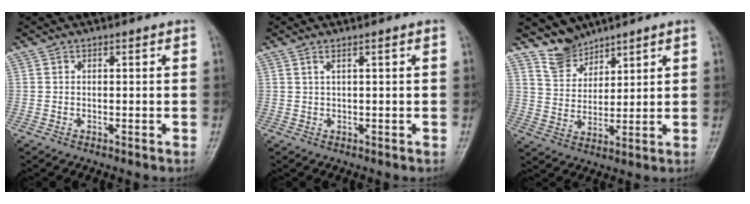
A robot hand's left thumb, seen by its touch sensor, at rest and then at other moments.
{"total": 1.2, "force": [0.6, -0.2, 1.1], "torque": [-0.028, 0.003, 0.015]}
{"total": 5.7, "force": [5.1, 2.5, 0.3], "torque": [0.017, -0.047, 0.112]}